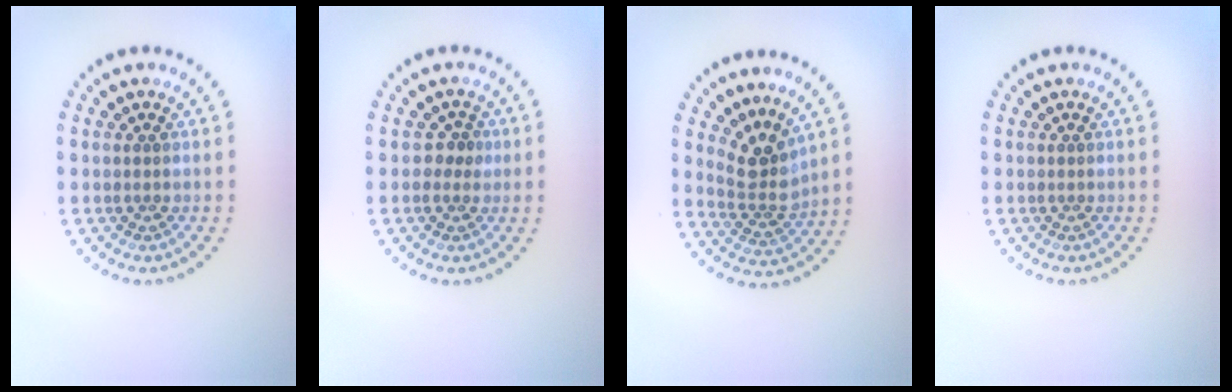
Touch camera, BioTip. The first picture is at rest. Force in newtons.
{"total": 1.3, "press": 1.2, "slide": 0.6}
{"total": 3.2, "press": 2.3, "slide": 2.2}
{"total": 0.0}